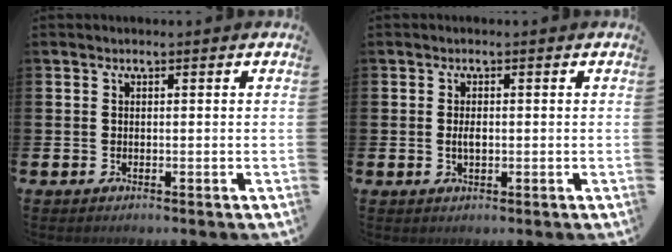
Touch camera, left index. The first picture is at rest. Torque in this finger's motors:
{"motor_torque": [0.64, -0.02, 0.03, 0.09]}